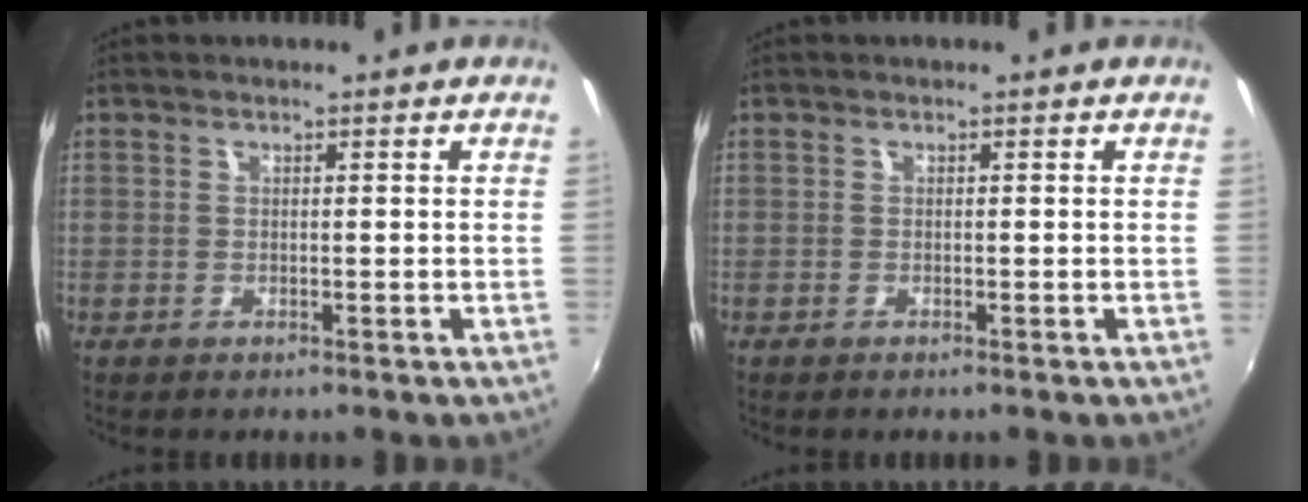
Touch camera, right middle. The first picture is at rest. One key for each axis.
{"total": 0.0}